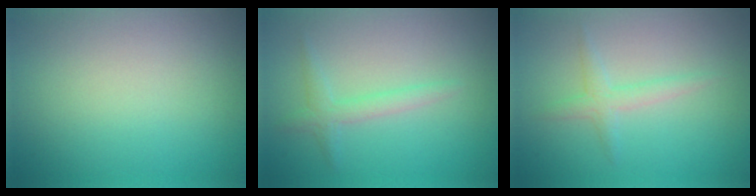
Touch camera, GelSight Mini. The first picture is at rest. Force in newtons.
{"total": 1.8, "press": 1.7, "slide": 0.1}
{"total": 1.7, "press": 1.7, "slide": 0.1}